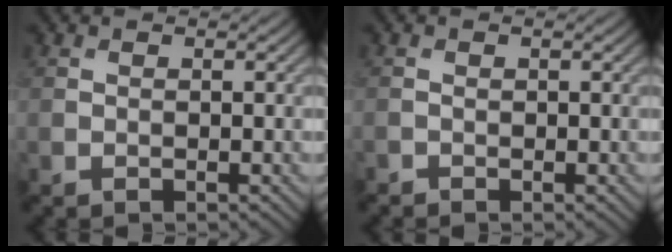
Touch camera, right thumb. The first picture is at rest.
{"total": 0.6, "force": [-0.5, 0.2, 0.0], "torque": [-0.002, -0.003, -0.011]}